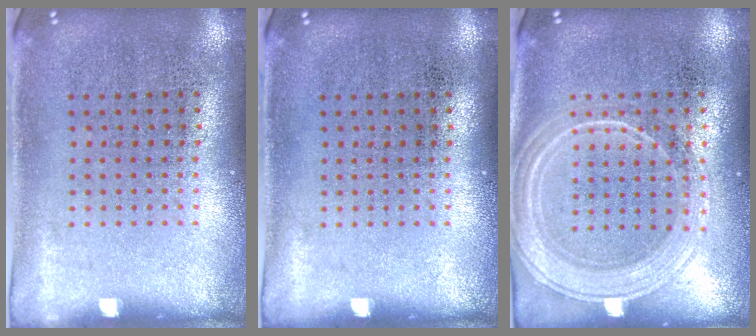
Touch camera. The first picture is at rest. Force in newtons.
{"total": 0.0}
{"total": 1.8, "press": 1.8, "slide": 0.3}